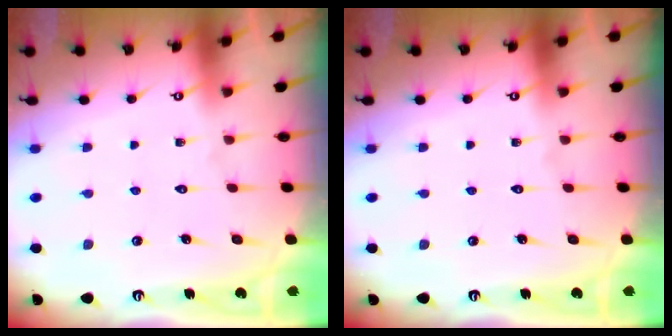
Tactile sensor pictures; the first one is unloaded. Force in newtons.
{"total": 0.0}